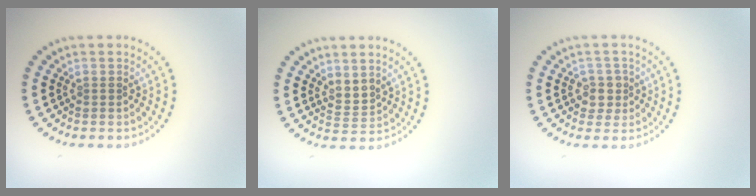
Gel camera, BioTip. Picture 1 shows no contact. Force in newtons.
{"total": 1.7, "press": 1.4, "slide": 1.0}
{"total": 2.0, "press": 1.7, "slide": 0.9}